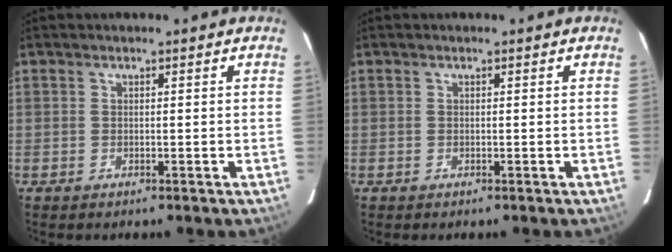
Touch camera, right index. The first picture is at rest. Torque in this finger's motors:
{"motor_torque": [0.02, 0.01, 0.02, 0.01]}